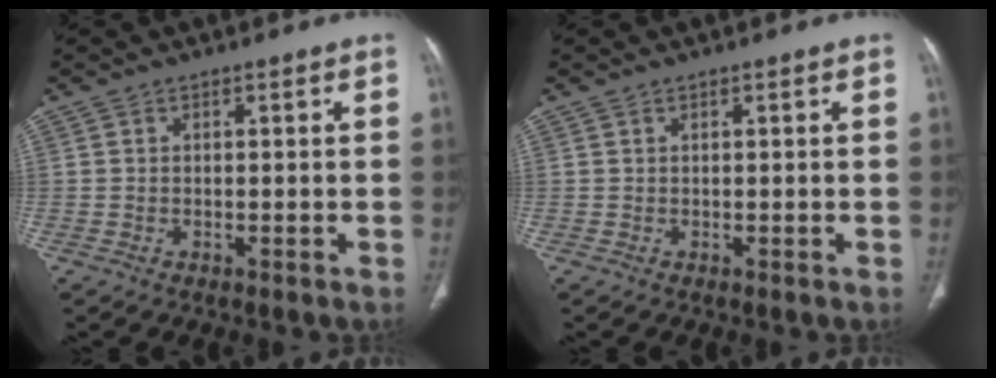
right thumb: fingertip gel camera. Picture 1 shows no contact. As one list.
[{"total": 0.0}]